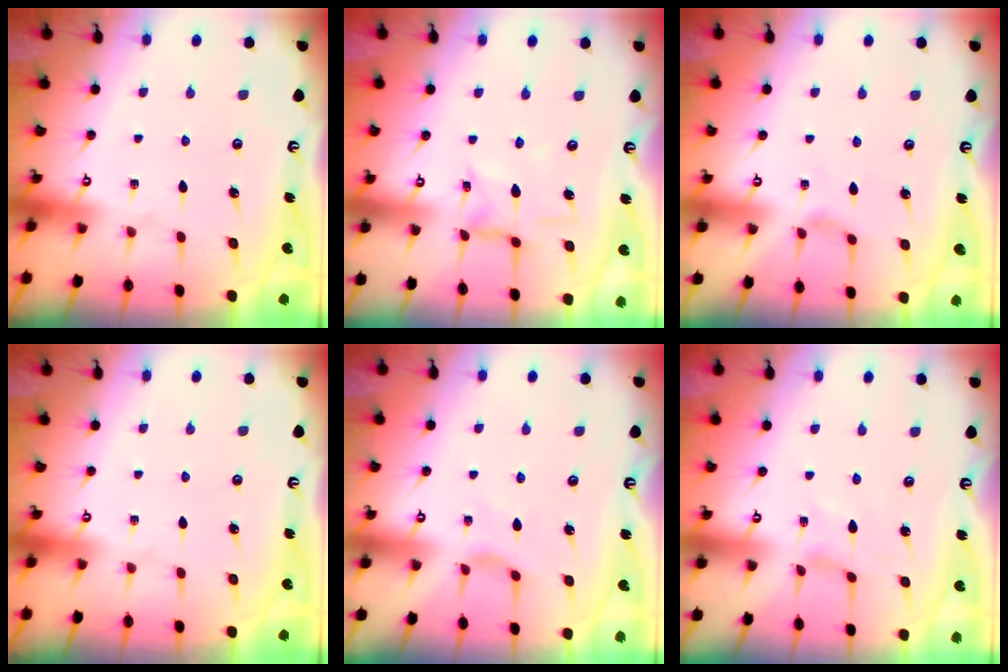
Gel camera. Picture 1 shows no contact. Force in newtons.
{"total": 3.7, "press": 3.7, "slide": 0.3}
{"total": 0.0}
{"total": 0.0}
{"total": 2.7, "press": 2.6, "slide": 0.6}
{"total": 0.6, "press": 0.5, "slide": 0.2}